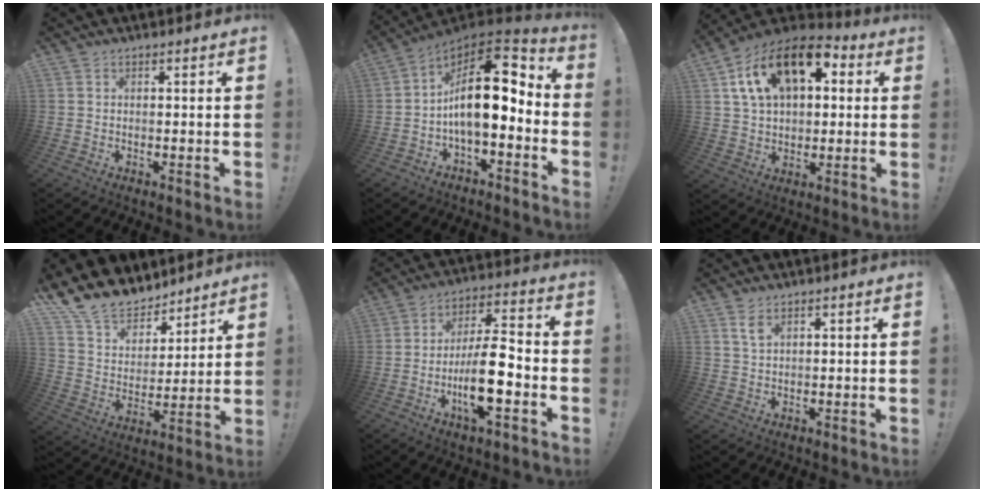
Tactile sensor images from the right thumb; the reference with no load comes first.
{"total": 17.2, "force": [1.4, 7.8, 15.3], "torque": [-0.255, -0.003, 0.023]}
{"total": 17.9, "force": [7.4, 10.7, 12.2], "torque": [-0.197, -0.020, 0.135]}
{"total": 14.8, "force": [12.6, 7.1, 2.9], "torque": [-0.073, -0.101, 0.237]}
{"total": 14.9, "force": [-4.6, 4.6, 13.4], "torque": [-0.250, 0.014, -0.079]}
{"total": 3.4, "force": [1.8, 1.4, 2.4], "torque": [-0.044, -0.004, 0.032]}